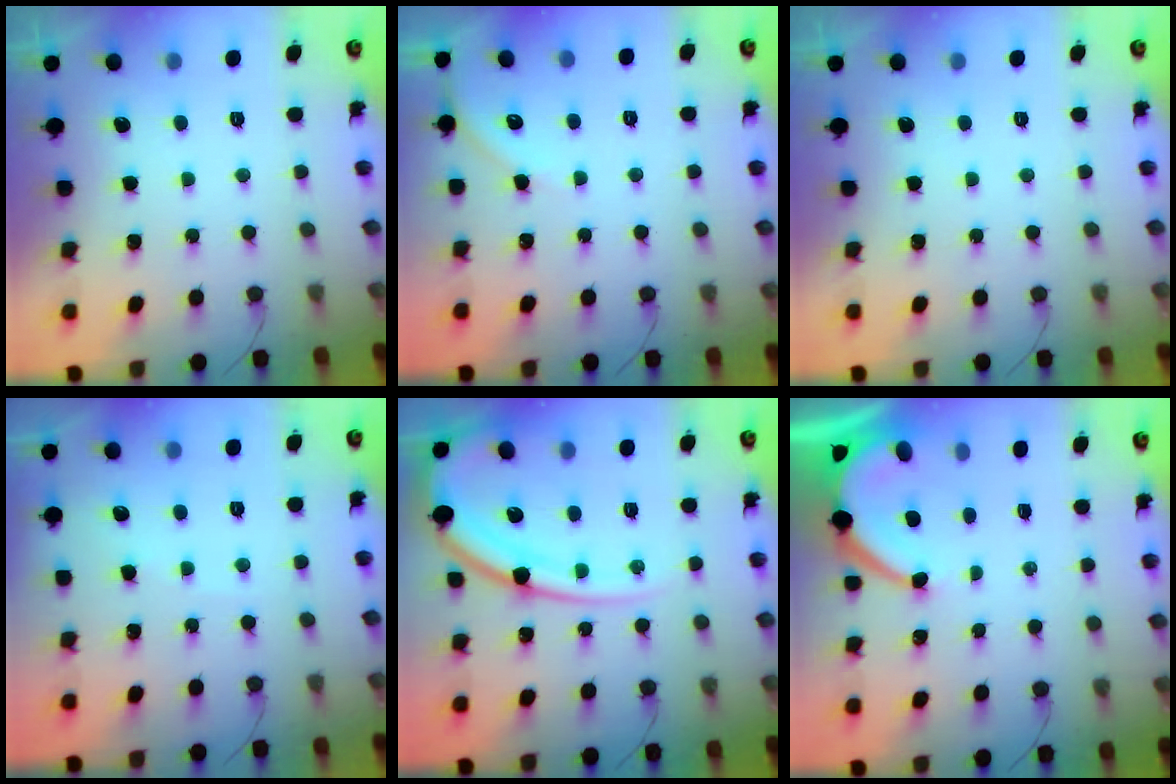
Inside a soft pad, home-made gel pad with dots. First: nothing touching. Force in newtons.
{"total": 3.2, "press": 3.1, "slide": 0.5}
{"total": 0.0}
{"total": 1.4, "press": 1.4, "slide": 0.2}
{"total": 16.8, "press": 16.7, "slide": 1.7}
{"total": 6.8, "press": 6.8, "slide": 0.9}